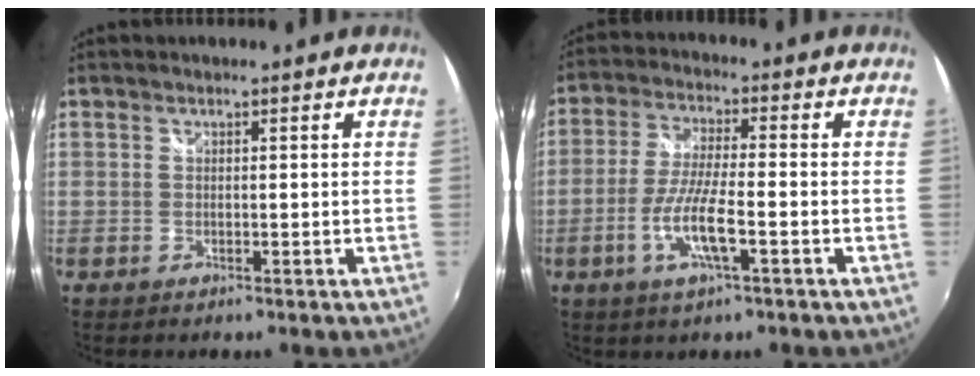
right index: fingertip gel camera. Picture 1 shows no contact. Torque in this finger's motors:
{"motor_torque": [0.21, -0.19, 0.52, 0.11]}